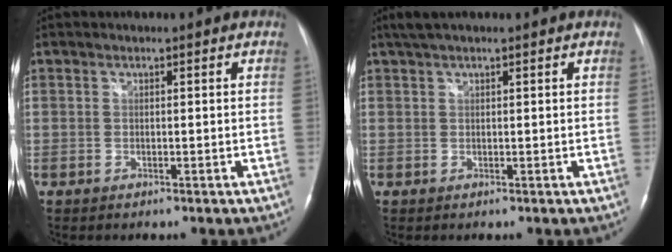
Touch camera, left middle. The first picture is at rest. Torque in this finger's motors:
{"motor_torque": [0.27, -0.18, -0.06, 0.03]}